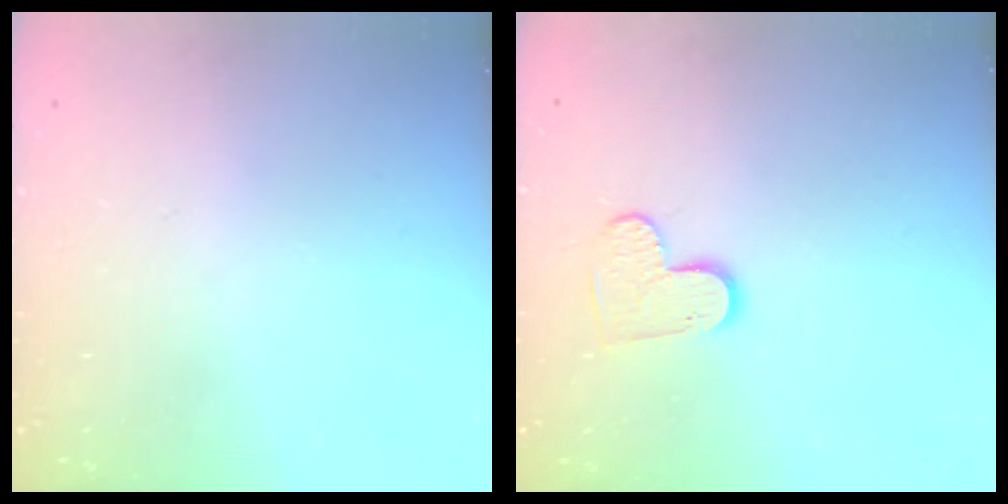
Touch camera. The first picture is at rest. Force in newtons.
{"total": 7.5, "press": 7.5, "slide": 0.5}